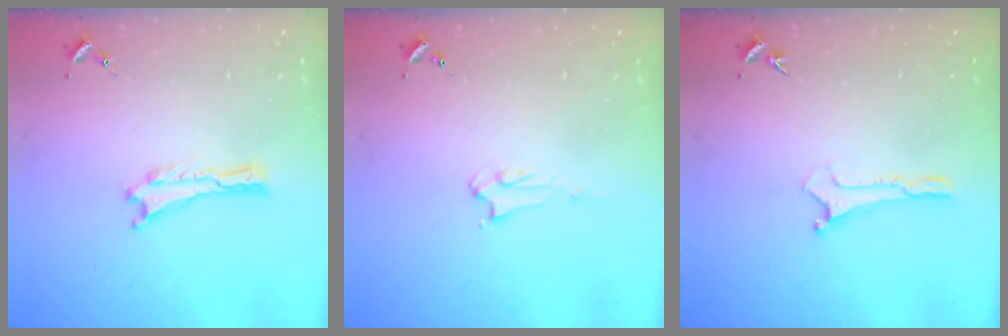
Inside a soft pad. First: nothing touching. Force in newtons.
{"total": 2.2, "press": 2.2, "slide": 0.2}
{"total": 0.0}